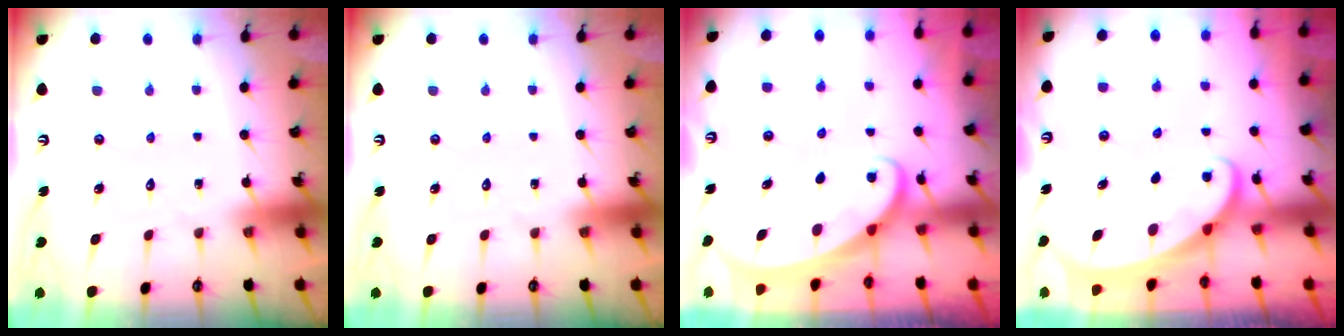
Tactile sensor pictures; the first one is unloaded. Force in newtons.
{"total": 0.0}
{"total": 2.1, "press": 2.1, "slide": 0.2}
{"total": 1.8, "press": 1.8, "slide": 0.1}